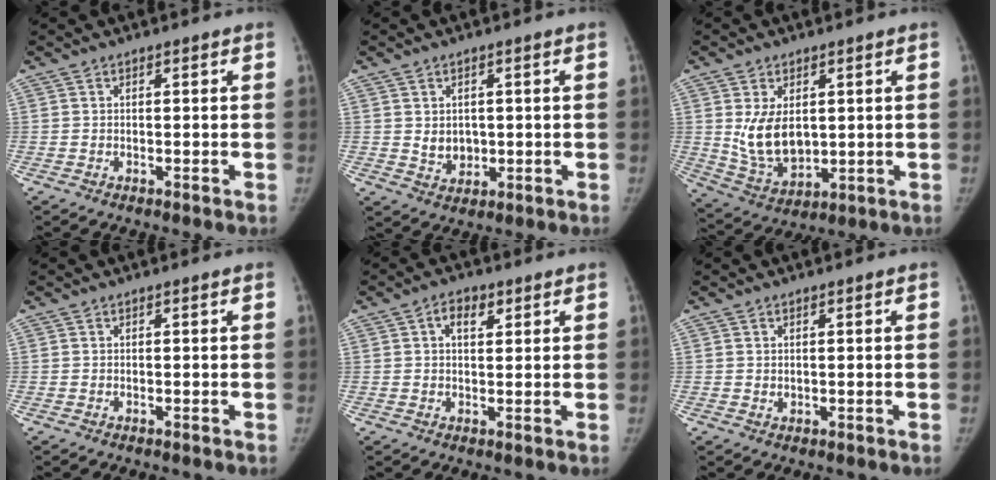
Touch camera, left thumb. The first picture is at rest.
{"total": 4.3, "force": [0.3, 3.5, 2.4], "torque": [-0.022, -0.008, 0.018]}
{"total": 10.5, "force": [1.6, 6.9, 7.7], "torque": [-0.116, -0.018, 0.050]}
{"total": 0.0}
{"total": 4.2, "force": [1.8, 2.5, 2.9], "torque": [-0.033, -0.001, 0.025]}
{"total": 0.9, "force": [0.4, 0.6, 0.5], "torque": [-0.004, -0.004, 0.008]}